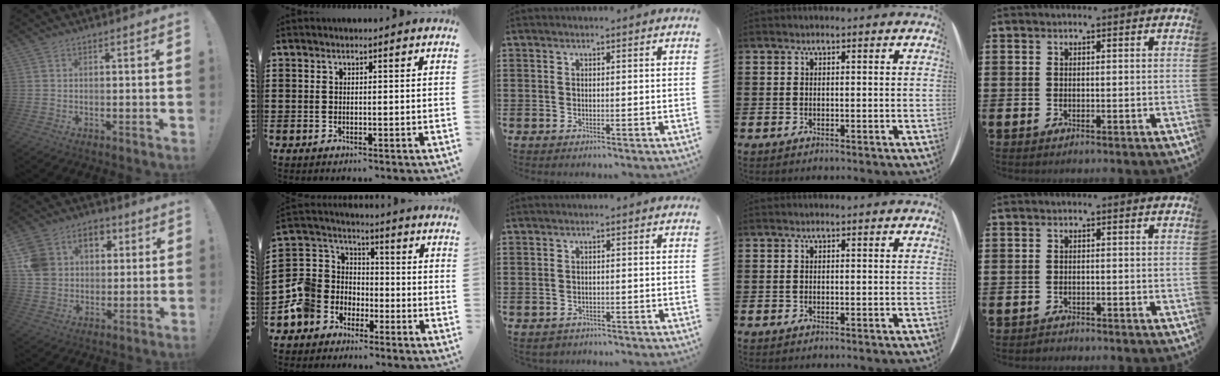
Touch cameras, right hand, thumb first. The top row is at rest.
{"thumb": {"total": 13.4, "force": [3.6, 11.4, 6.0], "torque": [-0.090, -0.005, 0.077]}, "index": {"total": 7.9, "force": [-3.5, 7.1, 1.0], "torque": [-0.076, 0.006, -0.075]}, "middle": {"total": 0.8, "force": [-0.7, 0.4, 0.0], "torque": [-0.002, 0.002, -0.018]}, "little": {"total": 0.7, "force": [-0.7, 0.2, -0.1], "torque": [0.000, 0.001, -0.015]}}